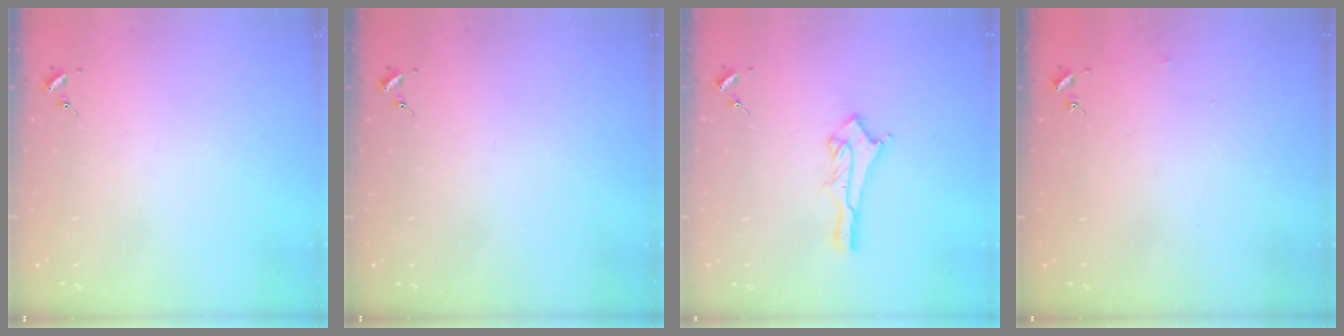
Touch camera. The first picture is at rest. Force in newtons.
{"total": 0.0}
{"total": 12.5, "press": 12.5, "slide": 1.2}
{"total": 2.5, "press": 2.5, "slide": 0.2}